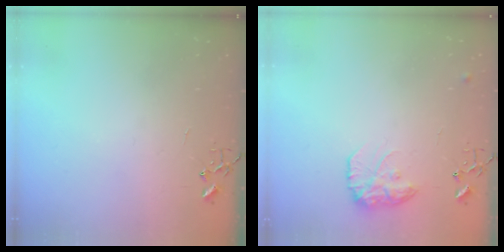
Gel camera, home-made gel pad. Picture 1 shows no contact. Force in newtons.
{"total": 13.1, "press": 13.0, "slide": 0.7}